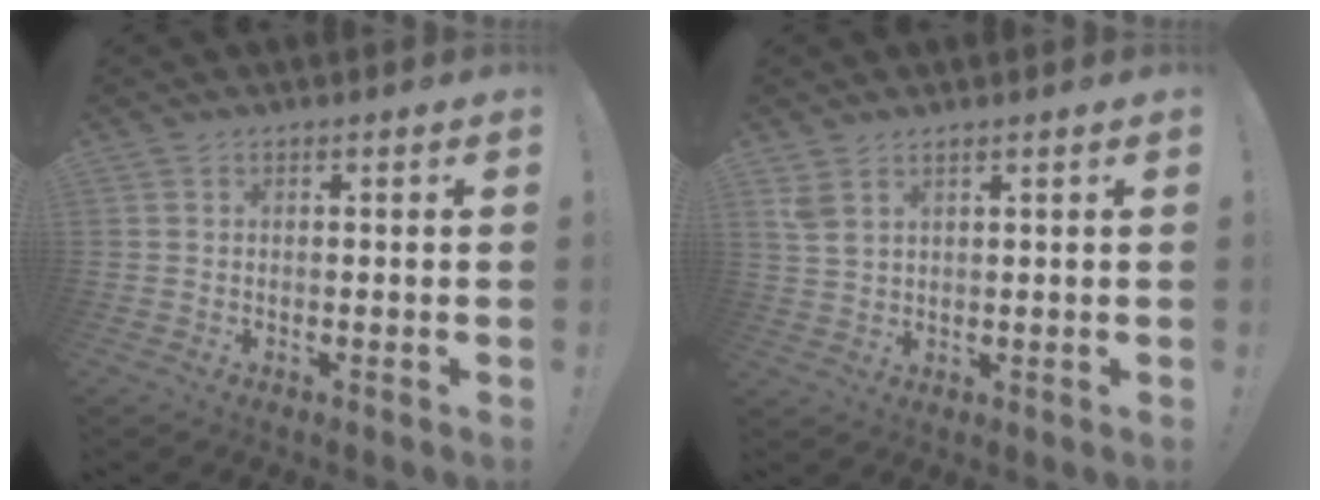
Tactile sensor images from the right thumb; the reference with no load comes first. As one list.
[{"total": 3.5, "force": [2.3, 1.5, 2.2], "torque": [-0.044, -0.007, 0.044]}]